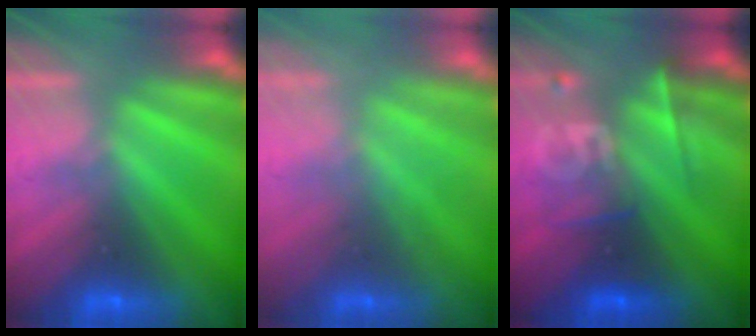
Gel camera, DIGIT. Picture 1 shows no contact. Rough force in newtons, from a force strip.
{"total": 2.3}
{"total": 2.3}